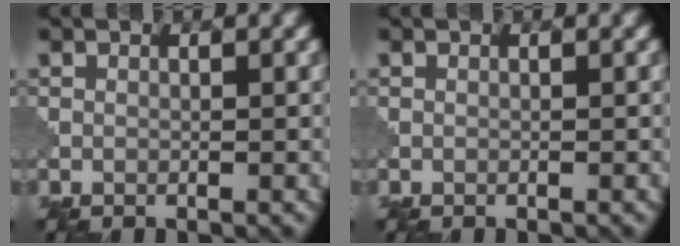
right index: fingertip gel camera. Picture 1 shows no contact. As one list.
[{"total": 0.0}]